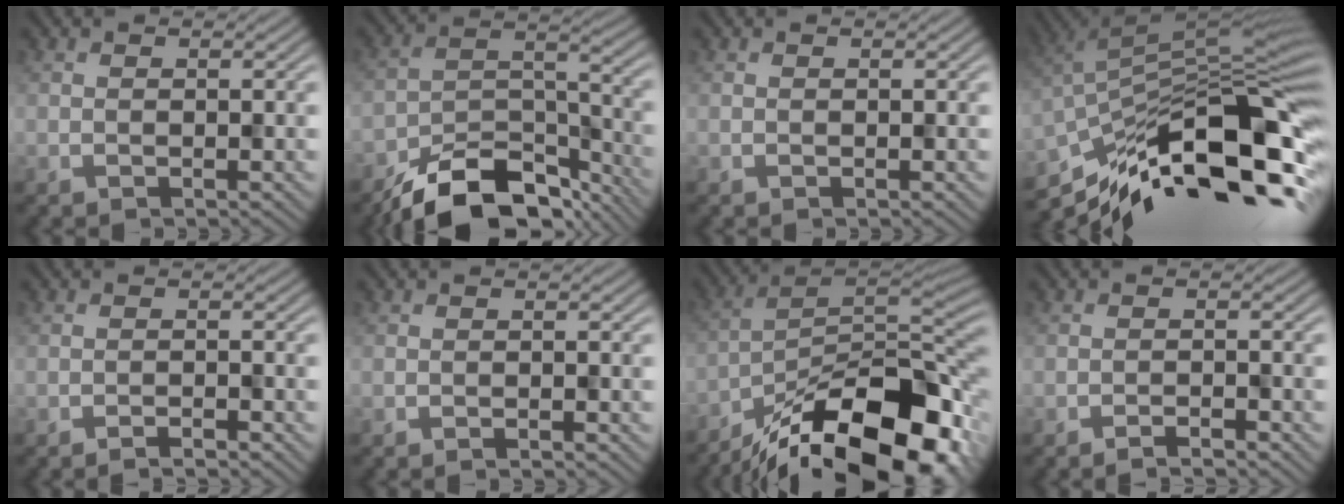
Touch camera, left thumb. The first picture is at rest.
{"total": 12.8, "force": [-10.0, 5.2, 6.0], "torque": [-0.108, -0.008, -0.173]}
{"total": 0.0}
{"total": 17.3, "force": [-8.9, 6.1, 13.5], "torque": [-0.237, -0.002, -0.164]}
{"total": 1.5, "force": [-1.3, 0.1, 0.8], "torque": [-0.013, 0.003, -0.025]}
{"total": 0.5, "force": [-0.5, 0.0, 0.3], "torque": [-0.006, 0.001, -0.010]}
{"total": 19.1, "force": [-12.7, 6.7, 12.6], "torque": [-0.204, -0.024, -0.202]}
{"total": 1.9, "force": [-1.6, 0.1, 0.9], "torque": [-0.015, 0.004, -0.031]}